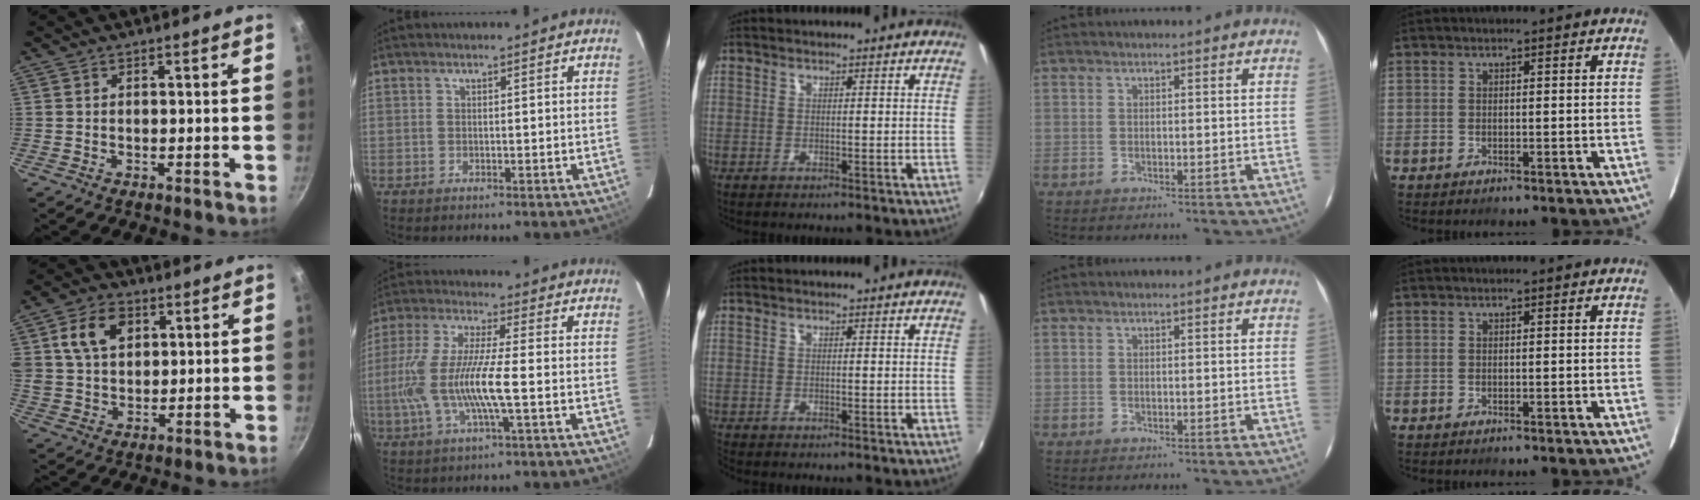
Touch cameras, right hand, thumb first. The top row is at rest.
{"thumb": {"total": 10.3, "force": [3.6, 7.2, 6.4], "torque": [-0.099, -0.002, 0.061]}, "index": {"total": 13.3, "force": [-2.7, 1.7, 12.9], "torque": [-0.263, -0.006, -0.049]}, "middle": {"total": 0.6, "force": [-0.5, 0.2, 0.0], "torque": [0.000, -0.003, -0.014]}}